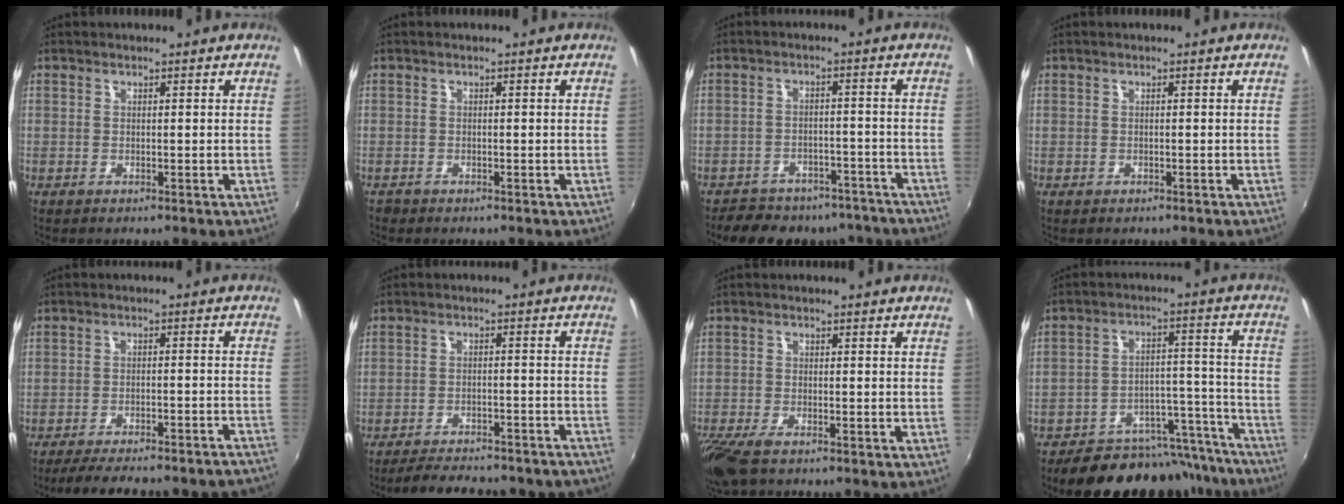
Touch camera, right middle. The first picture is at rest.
{"total": 0.9, "force": [-0.8, 0.5, 0.1], "torque": [-0.005, -0.002, -0.016]}
{"total": 16.1, "force": [-13.5, 7.1, 5.2], "torque": [-0.118, 0.016, -0.165]}
{"total": 0.6, "force": [-0.4, 0.4, 0.1], "torque": [-0.003, -0.003, -0.006]}
{"total": 17.1, "force": [-15.6, 1.6, 6.7], "torque": [-0.111, -0.009, -0.200]}
{"total": 16.6, "force": [-14.9, 3.6, 6.4], "torque": [-0.125, -0.008, -0.184]}
{"total": 7.4, "force": [-5.4, 2.3, 4.4], "torque": [-0.113, -0.033, -0.106]}
{"total": 22.0, "force": [-19.4, 8.1, 6.6], "torque": [-0.104, 0.049, -0.244]}